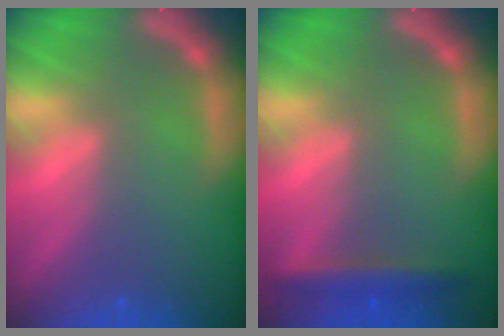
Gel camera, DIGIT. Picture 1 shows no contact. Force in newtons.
{"total": 2.9}